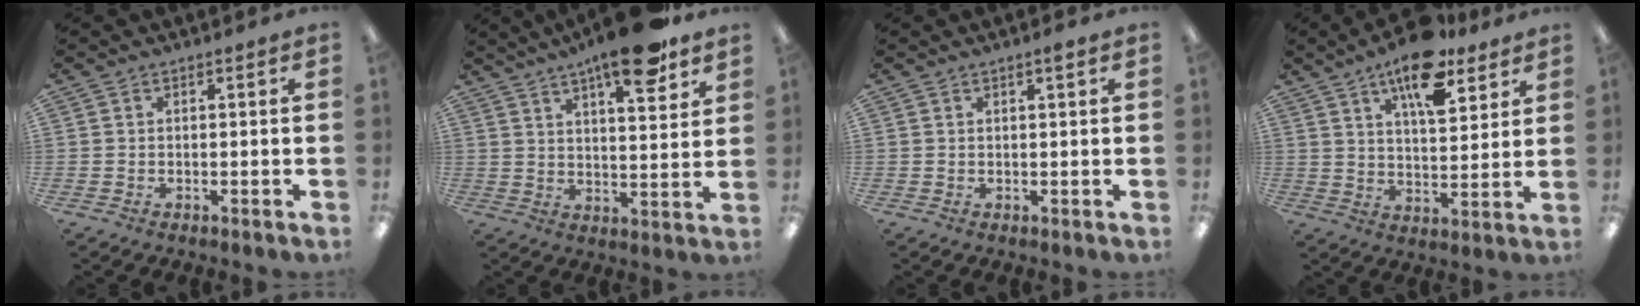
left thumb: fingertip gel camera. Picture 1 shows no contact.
{"total": 13.3, "force": [9.5, 3.5, 8.6], "torque": [-0.116, -0.054, 0.154]}
{"total": 1.6, "force": [0.9, 0.1, 1.3], "torque": [-0.020, -0.002, 0.013]}
{"total": 14.4, "force": [9.5, 5.9, 9.1], "torque": [-0.132, -0.045, 0.158]}